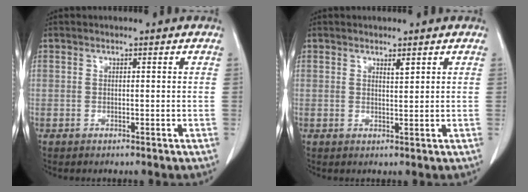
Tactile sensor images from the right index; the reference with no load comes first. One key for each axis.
{"total": 1.2, "fx": 0.8, "fy": 0.1, "fz": 0.8, "tx": -0.018, "ty": -0.005, "tz": 0.015}